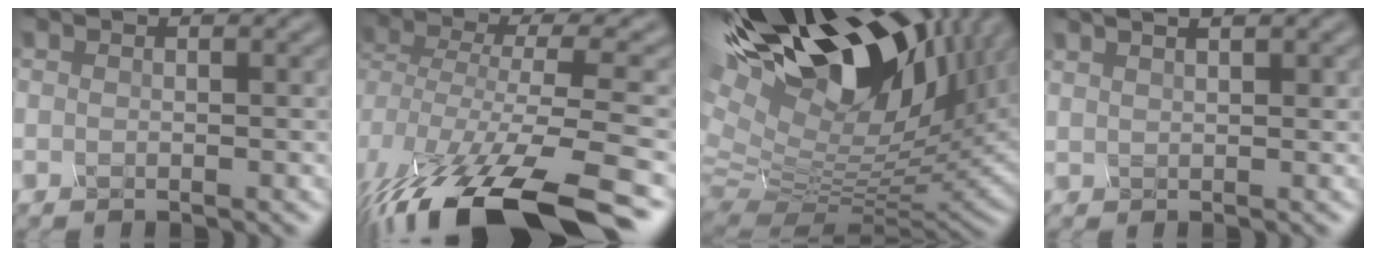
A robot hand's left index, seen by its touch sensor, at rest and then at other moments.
{"total": 11.7, "force": [-7.5, 3.7, 8.1], "torque": [-0.211, -0.017, -0.097]}
{"total": 17.5, "force": [9.9, 8.3, 11.8], "torque": [-0.249, 0.069, 0.166]}
{"total": 2.1, "force": [1.8, -0.1, 1.0], "torque": [-0.006, 0.021, 0.012]}